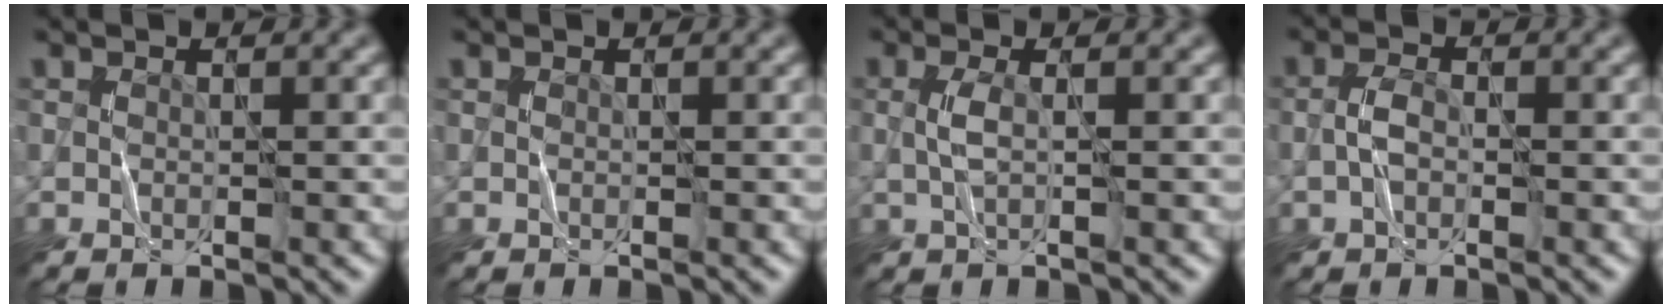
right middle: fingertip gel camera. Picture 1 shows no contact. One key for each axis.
{"total": 0.0}
{"total": 1.7, "fx": 0.0, "fy": 0.3, "fz": 1.7, "tx": -0.038, "ty": 0.006, "tz": -0.001}
{"total": 1.9, "fx": -0.7, "fy": 0.9, "fz": 1.5, "tx": -0.031, "ty": 0.006, "tz": -0.019}